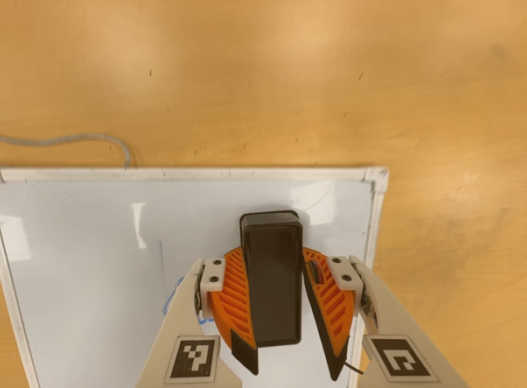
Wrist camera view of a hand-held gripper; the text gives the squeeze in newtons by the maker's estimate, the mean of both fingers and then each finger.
{"total": 10.0, "left": 11.2, "right": 8.8}